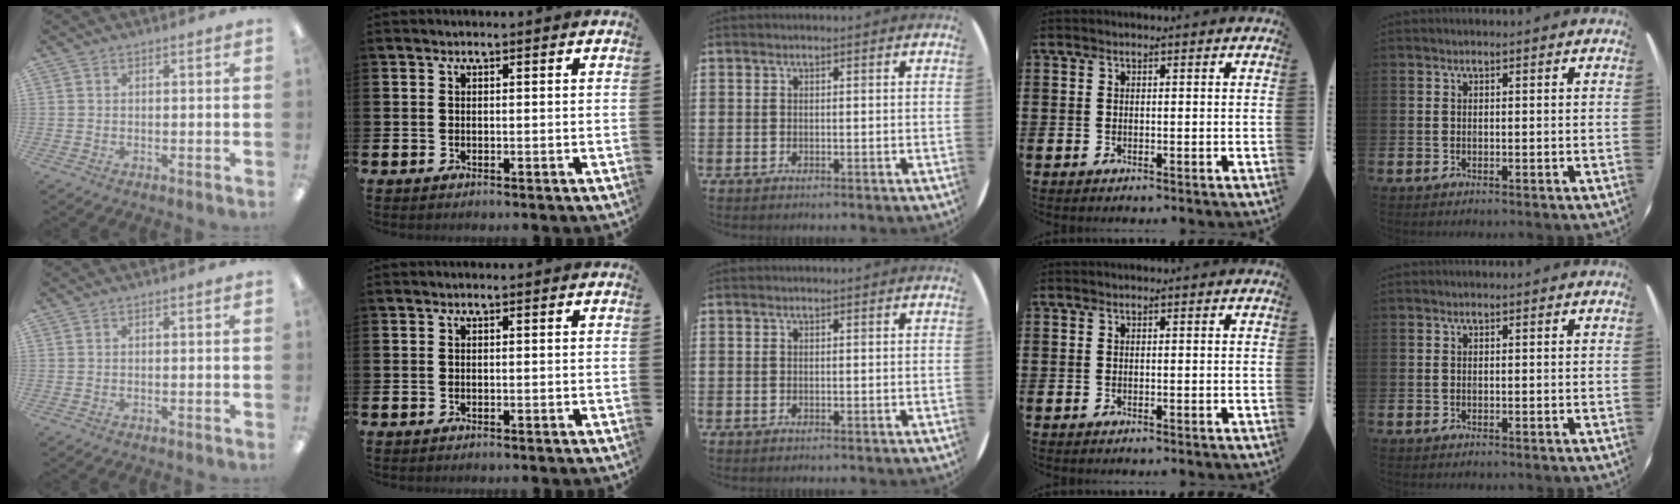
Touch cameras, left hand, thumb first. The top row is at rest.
{}